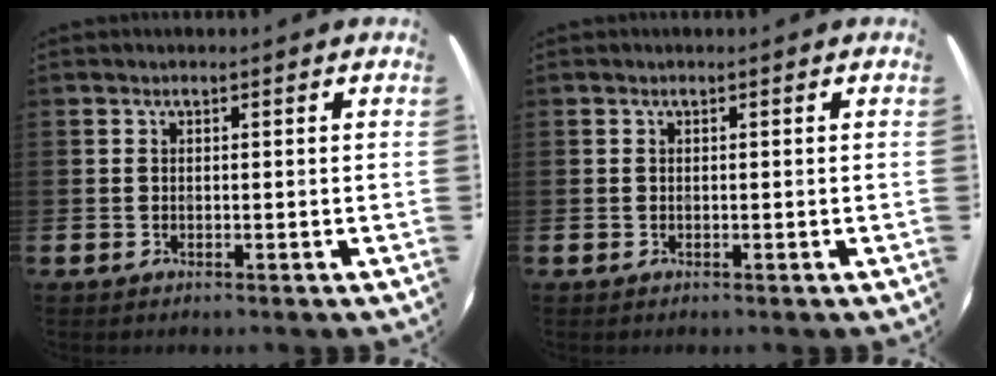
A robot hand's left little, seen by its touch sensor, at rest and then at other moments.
{"total": 0.0}